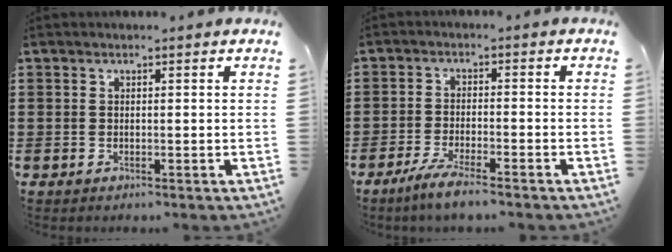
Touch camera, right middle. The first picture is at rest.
{"total": 3.9, "force": [-3.2, -0.1, 2.2], "torque": [-0.051, -0.011, -0.063]}